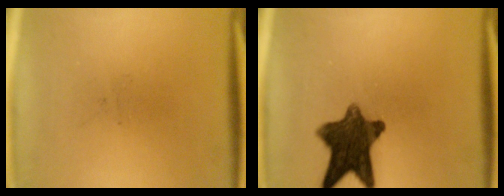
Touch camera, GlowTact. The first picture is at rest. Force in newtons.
{"total": 11.0}